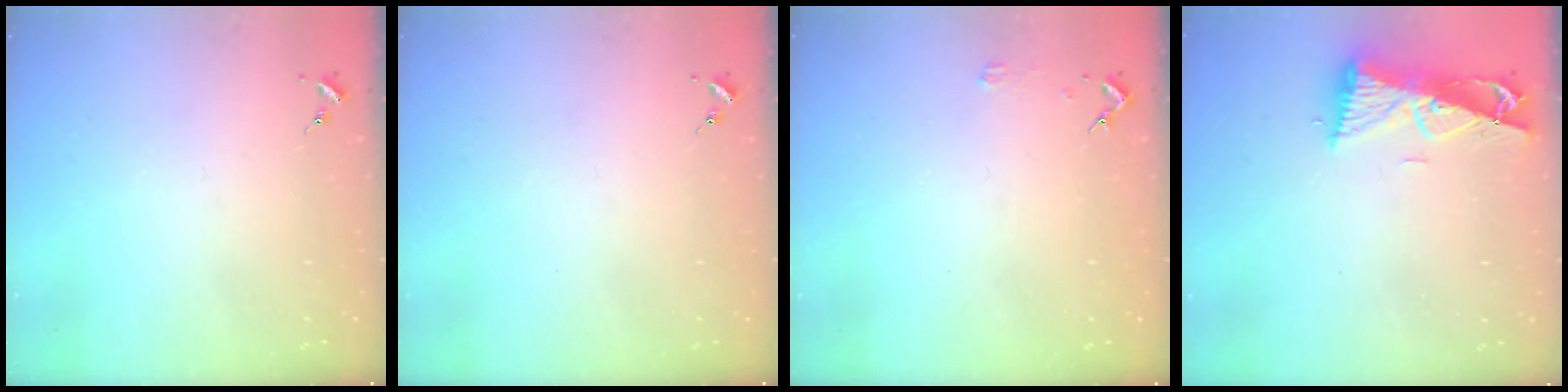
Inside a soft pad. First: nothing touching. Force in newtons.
{"total": 0.0}
{"total": 2.0, "press": 2.0, "slide": 0.2}
{"total": 9.5, "press": 9.5, "slide": 0.9}